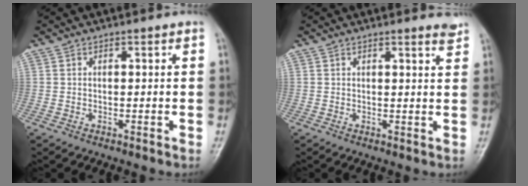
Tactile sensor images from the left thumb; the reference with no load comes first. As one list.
[{"total": 2.0, "force": [1.9, 0.0, 0.8], "torque": [-0.008, -0.019, 0.019]}]